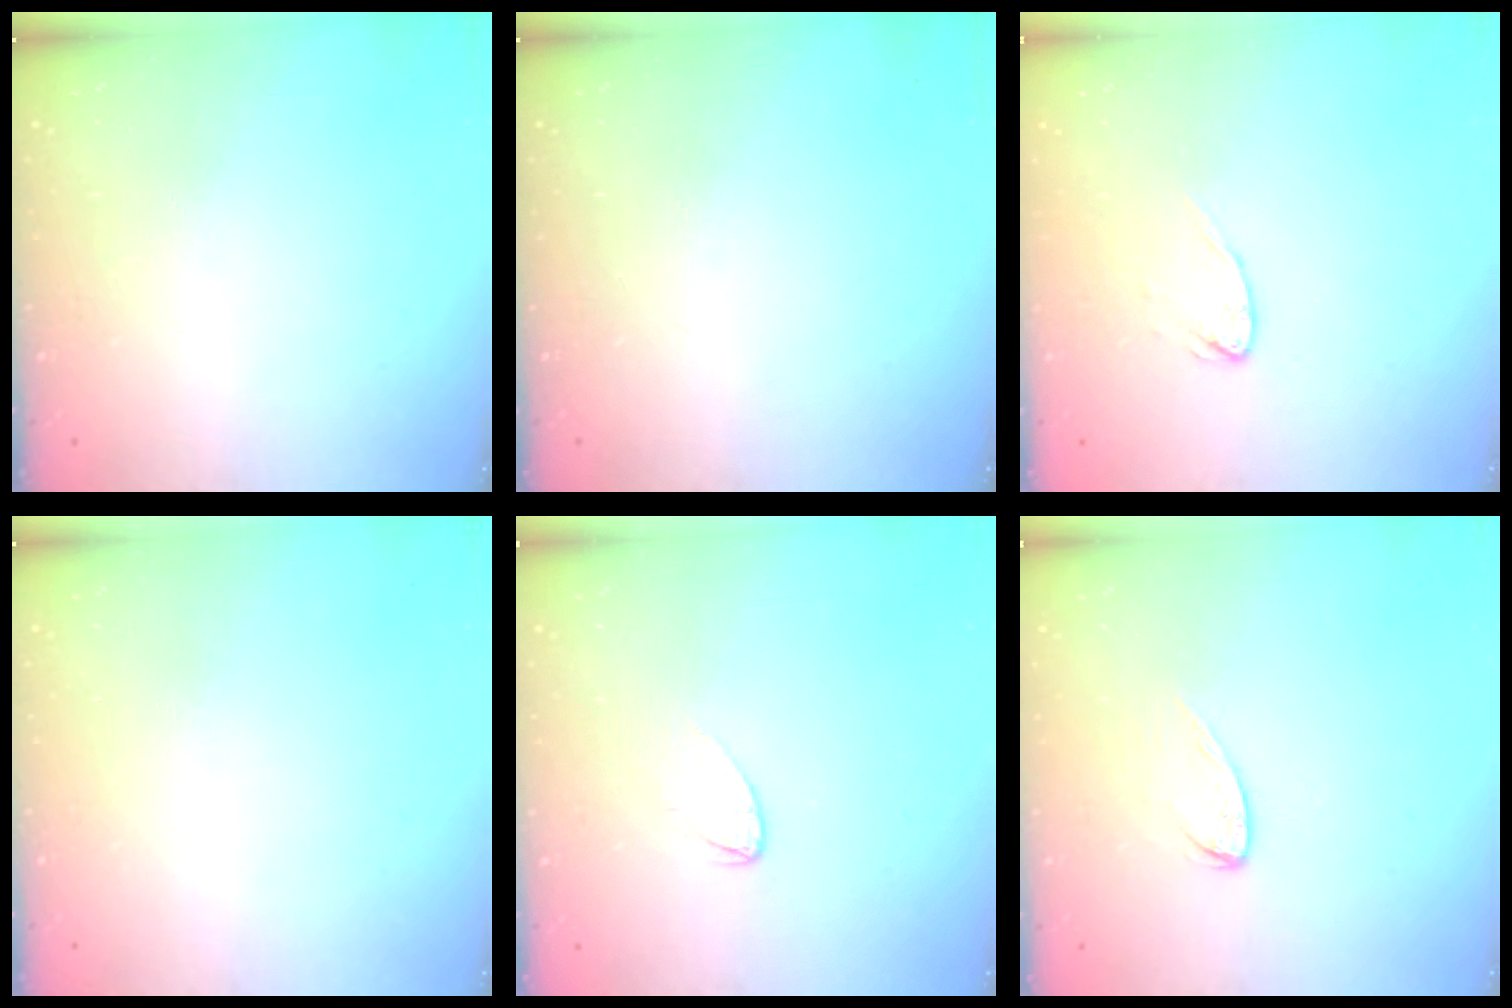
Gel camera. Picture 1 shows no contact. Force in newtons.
{"total": 0.0}
{"total": 3.6, "press": 3.6, "slide": 0.4}
{"total": 0.0}
{"total": 2.6, "press": 2.6, "slide": 0.2}
{"total": 6.1, "press": 6.1, "slide": 0.4}